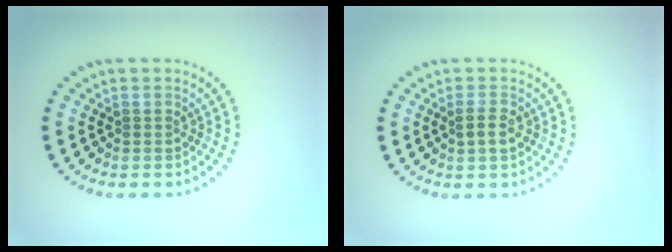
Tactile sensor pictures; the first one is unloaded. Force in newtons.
{"total": 1.8, "press": 1.7, "slide": 0.6}